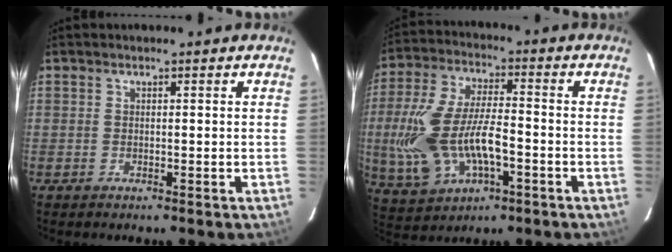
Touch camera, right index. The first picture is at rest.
{"total": 17.6, "force": [-3.9, 8.6, 14.8], "torque": [-0.328, -0.005, -0.057]}